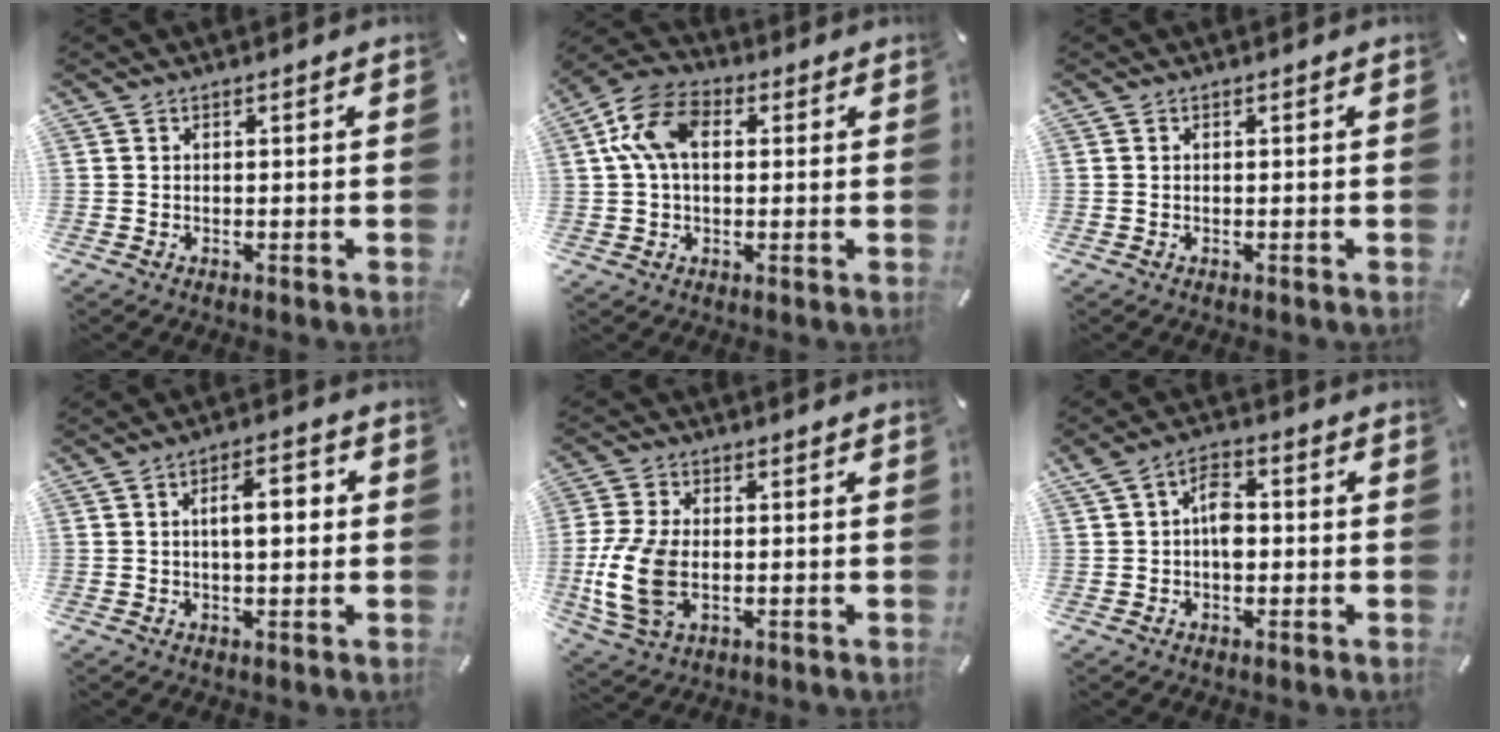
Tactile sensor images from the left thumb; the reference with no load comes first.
{"total": 11.9, "force": [2.5, 8.3, 8.2], "torque": [-0.183, 0.020, 0.048]}
{"total": 0.0}
{"total": 7.0, "force": [0.7, 3.2, 6.1], "torque": [-0.093, 0.007, 0.003]}
{"total": 12.0, "force": [-2.0, 7.9, 8.9], "torque": [-0.199, 0.001, -0.031]}
{"total": 6.2, "force": [-0.4, 4.0, 4.7], "torque": [-0.078, 0.008, -0.012]}